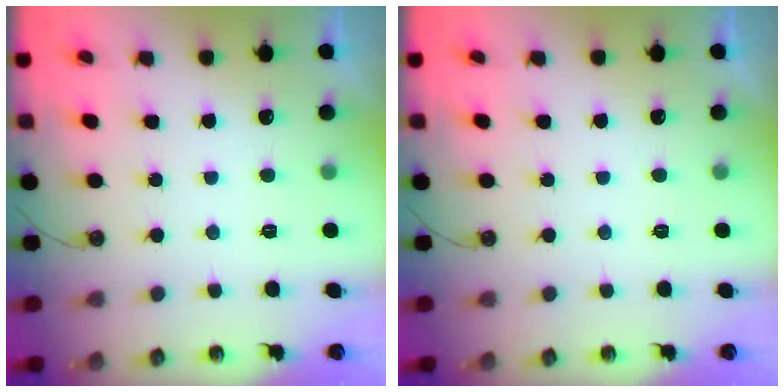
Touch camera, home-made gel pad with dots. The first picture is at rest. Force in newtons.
{"total": 0.0}